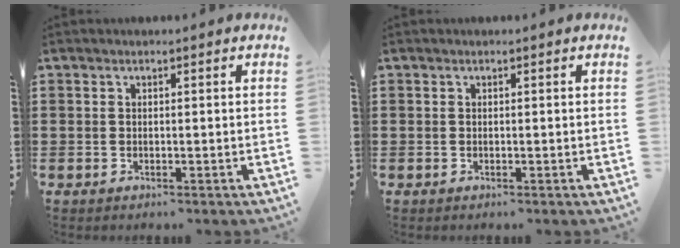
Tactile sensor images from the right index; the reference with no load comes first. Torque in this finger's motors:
{"motor_torque": [-0.01, 0.01, 0.00, 0.00]}